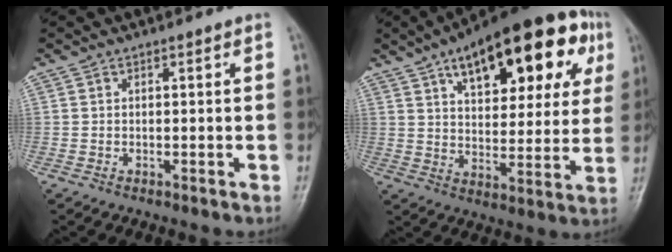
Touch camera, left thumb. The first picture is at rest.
{"total": 25.7, "force": [11.7, 11.9, 19.5], "torque": [-0.244, 0.007, 0.169]}